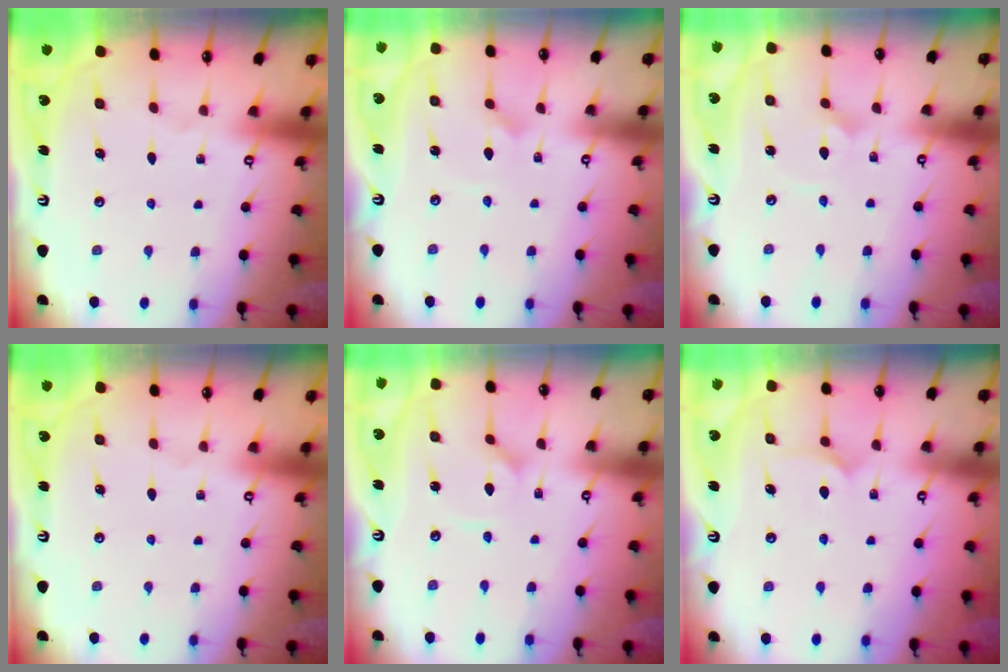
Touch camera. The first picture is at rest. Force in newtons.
{"total": 2.2, "press": 2.2, "slide": 0.2}
{"total": 2.7, "press": 2.7, "slide": 0.1}
{"total": 0.0}
{"total": 1.9, "press": 1.9, "slide": 0.2}
{"total": 6.1, "press": 6.1, "slide": 0.3}